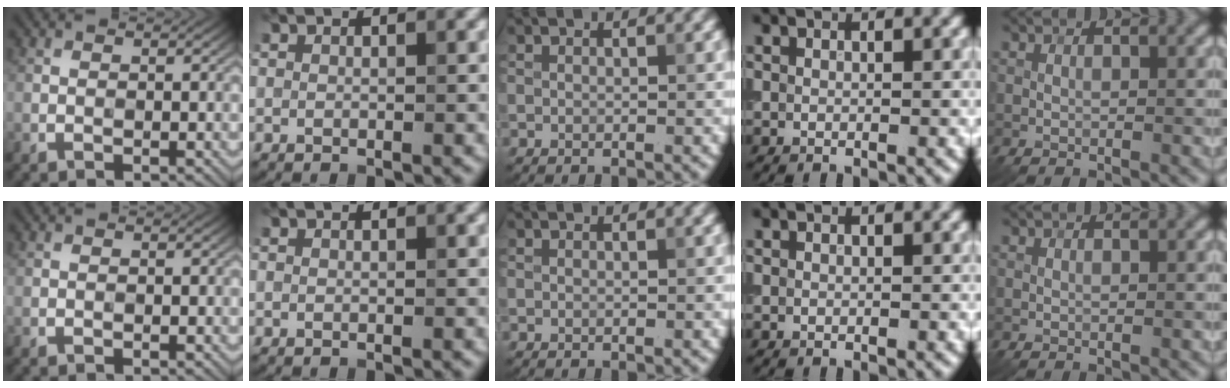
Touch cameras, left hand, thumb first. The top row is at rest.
{}